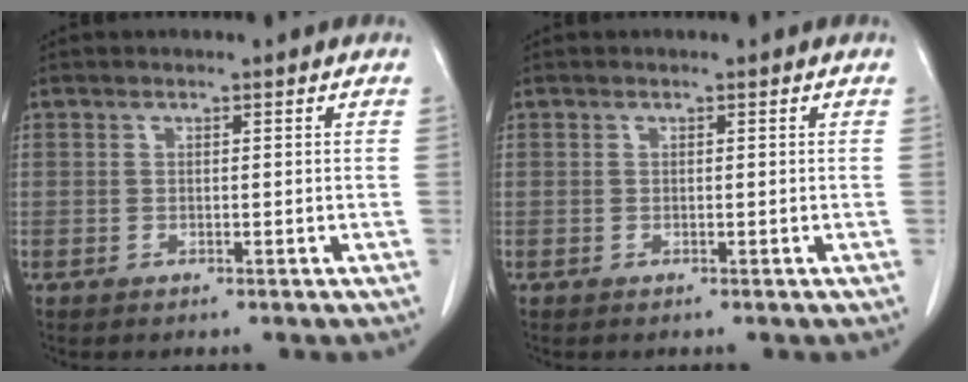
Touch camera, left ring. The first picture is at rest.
{"total": 0.0}